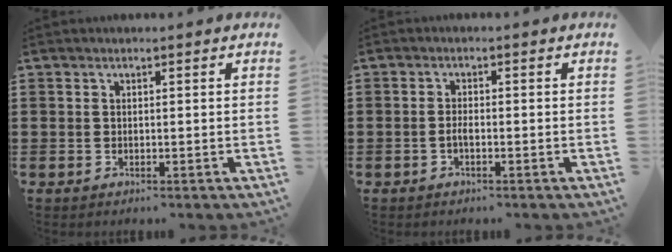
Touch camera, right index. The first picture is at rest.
{"total": 1.3, "force": [-0.6, 0.3, 1.1], "torque": [-0.029, -0.004, -0.012]}